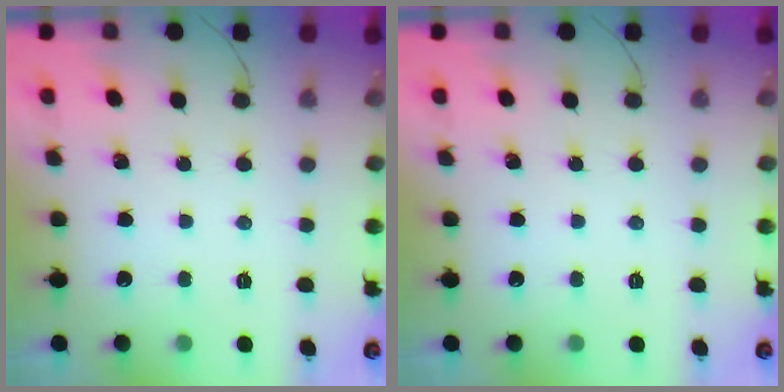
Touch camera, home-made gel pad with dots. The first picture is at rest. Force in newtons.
{"total": 0.0}